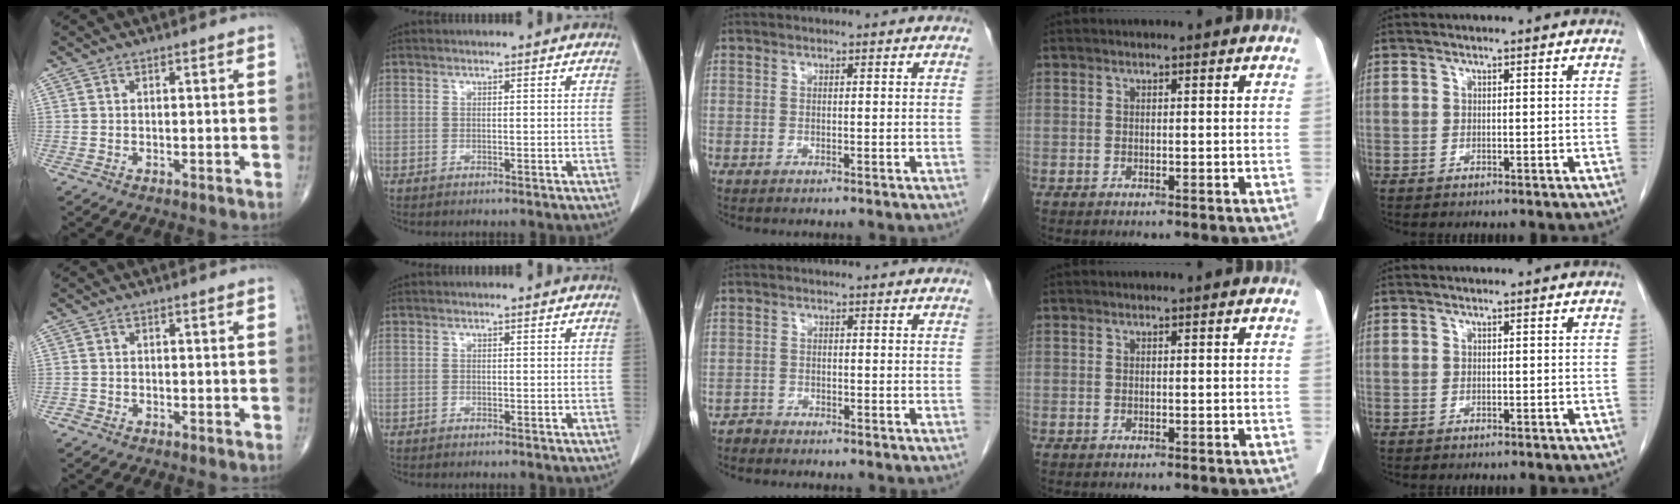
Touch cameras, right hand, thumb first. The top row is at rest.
{"thumb": {"total": 0.8, "force": [-0.6, 0.5, 0.0], "torque": [0.001, 0.002, -0.018]}, "middle": {"total": 1.1, "force": [-1.0, 0.2, -0.4], "torque": [0.009, -0.002, -0.021]}}